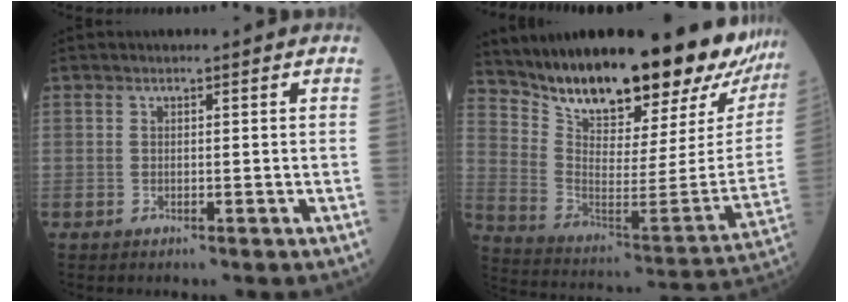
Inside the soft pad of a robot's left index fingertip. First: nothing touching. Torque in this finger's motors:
{"motor_torque": [1.01, -1.13, 1.05, 0.21]}